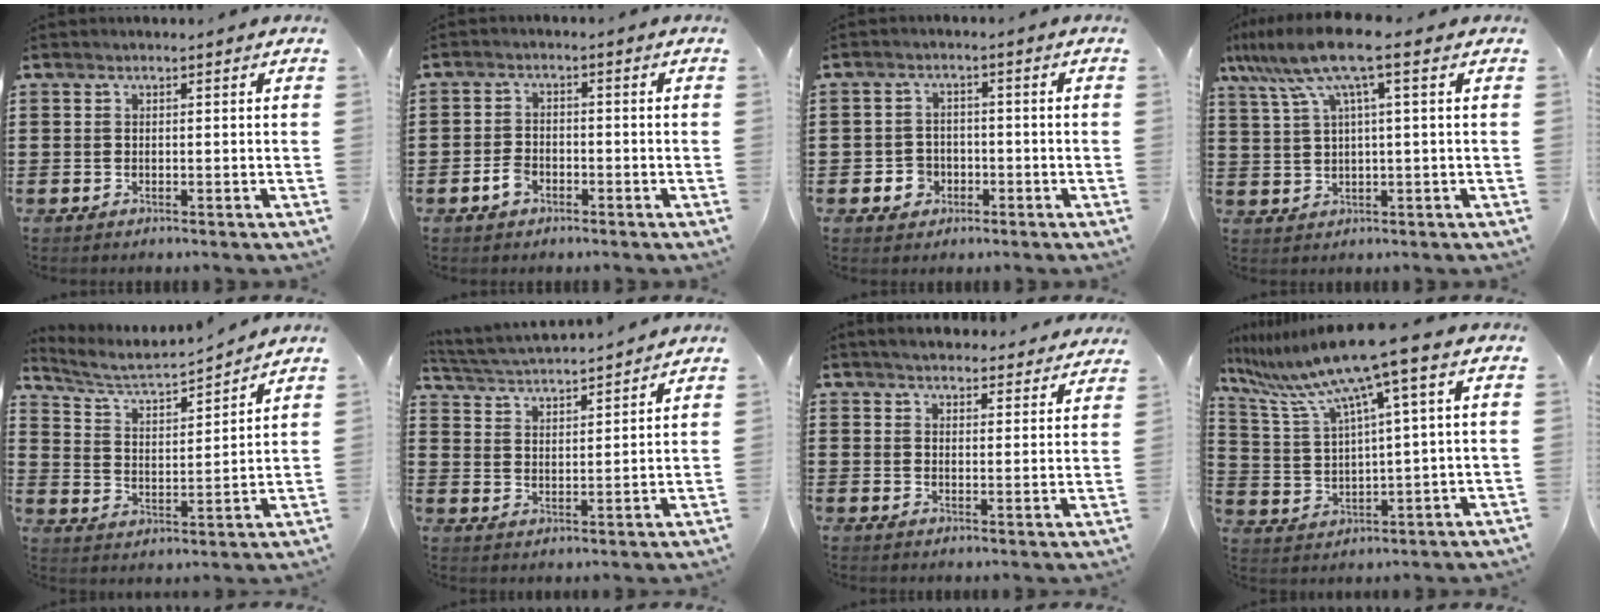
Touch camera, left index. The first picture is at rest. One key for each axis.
{"total": 2.7, "fx": -1.6, "fy": 1.6, "fz": 1.5, "tx": -0.038, "ty": 0.001, "tz": -0.033}
{"total": 3.0, "fx": -1.5, "fy": 2.4, "fz": 0.8, "tx": -0.022, "ty": 0.002, "tz": -0.033}
{"total": 8.5, "fx": 3.9, "fy": 0.4, "fz": 7.6, "tx": -0.177, "ty": -0.017, "tz": 0.060}
{"total": 4.4, "fx": 4.0, "fy": 0.4, "fz": 1.7, "tx": -0.056, "ty": -0.030, "tz": 0.059}
{"total": 4.1, "fx": 4.0, "fy": -0.2, "fz": 0.7, "tx": -0.036, "ty": -0.029, "tz": 0.065}
{"total": 4.1, "fx": 4.0, "fy": 0.2, "fz": 0.6, "tx": -0.025, "ty": -0.020, "tz": 0.072}
{"total": 10.2, "fx": 7.0, "fy": -0.4, "fz": 7.4, "tx": -0.183, "ty": -0.043, "tz": 0.109}